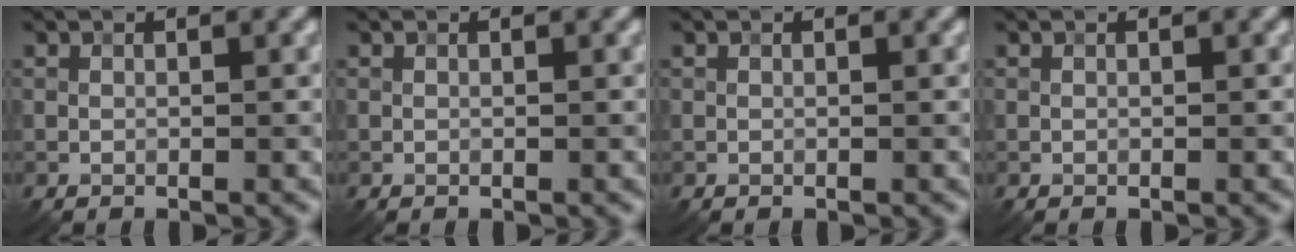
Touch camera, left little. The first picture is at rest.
{"total": 0.0}
{"total": 0.0}
{"total": 0.0}